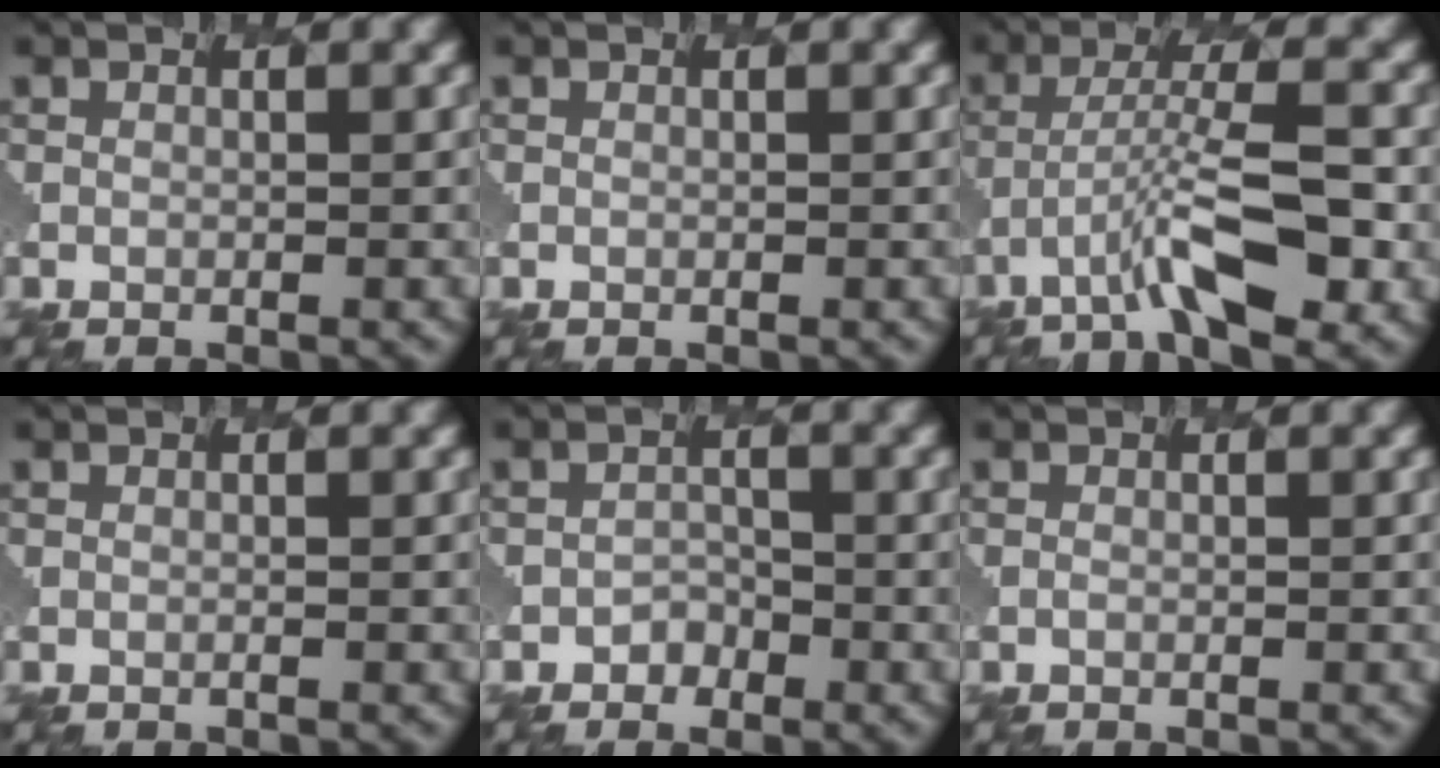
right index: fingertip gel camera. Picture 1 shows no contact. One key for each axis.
{"total": 0.0}
{"total": 5.8, "fx": -3.2, "fy": 1.1, "fz": 4.7, "tx": -0.101, "ty": 0.016, "tz": -0.062}
{"total": 0.0}
{"total": 1.5, "fx": -1.0, "fy": 0.9, "fz": -0.7, "tx": 0.004, "ty": 0.009, "tz": -0.020}
{"total": 0.0}